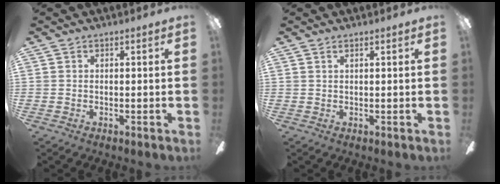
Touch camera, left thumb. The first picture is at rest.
{"total": 1.0, "force": [0.6, 0.1, 0.9], "torque": [-0.019, 0.001, 0.010]}